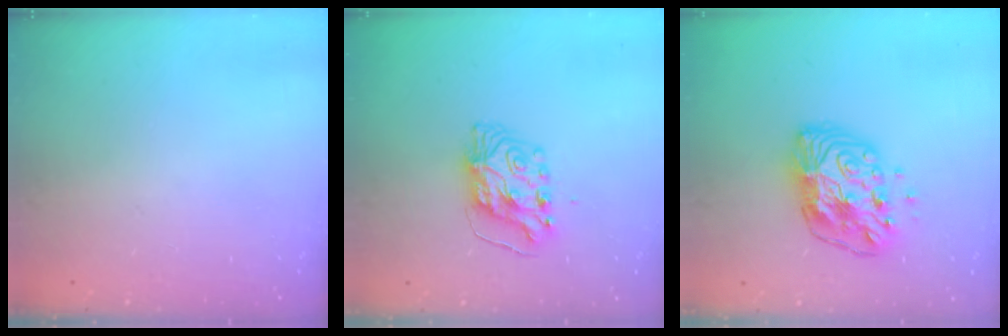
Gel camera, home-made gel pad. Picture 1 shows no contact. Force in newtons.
{"total": 9.3, "press": 9.3, "slide": 0.9}
{"total": 12.2, "press": 12.1, "slide": 1.1}